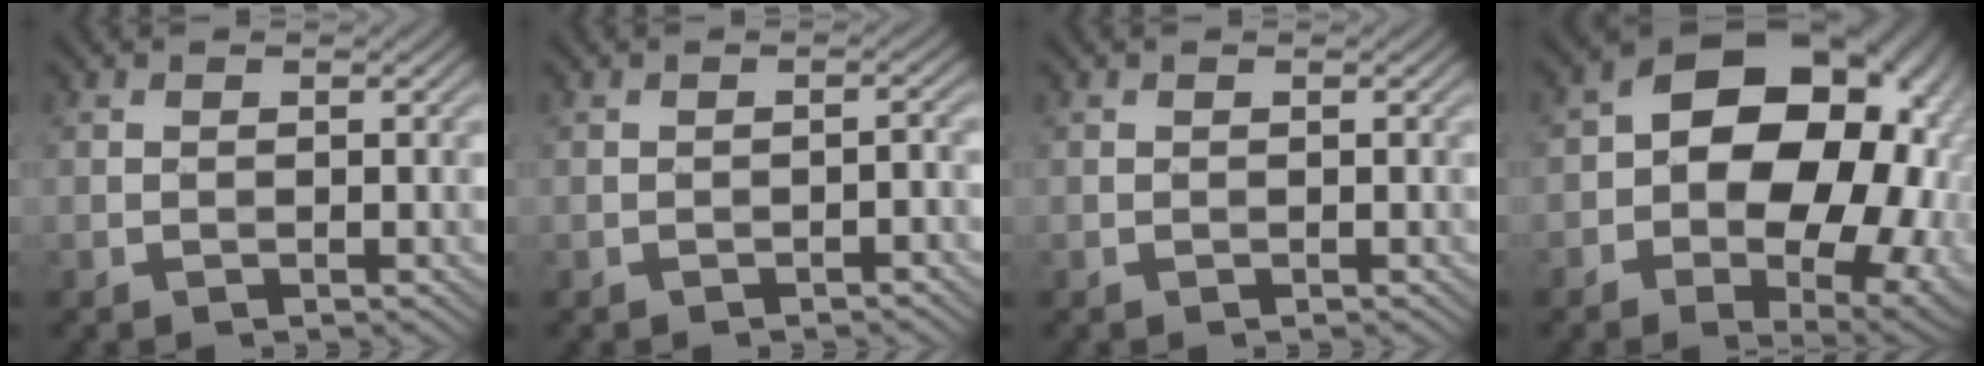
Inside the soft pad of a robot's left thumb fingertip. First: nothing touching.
{"total": 0.9, "force": [-0.8, 0.0, 0.5], "torque": [-0.007, 0.008, -0.012]}
{"total": 0.0}
{"total": 20.5, "force": [0.0, 13.8, 15.1], "torque": [-0.205, -0.020, 0.021]}